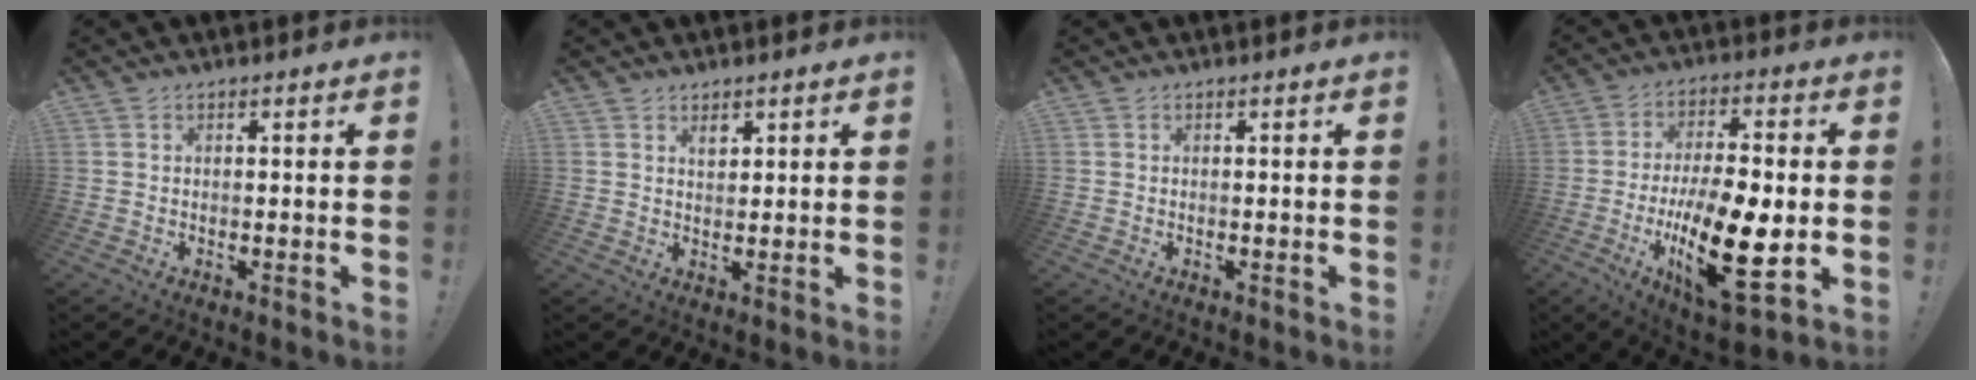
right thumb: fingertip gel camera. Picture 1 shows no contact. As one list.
[{"total": 2.7, "force": [1.9, 1.8, 0.8], "torque": [0.000, -0.010, 0.031]}, {"total": 0.0}, {"total": 21.4, "force": [-4.7, 8.2, 19.2], "torque": [-0.337, 0.011, -0.069]}]